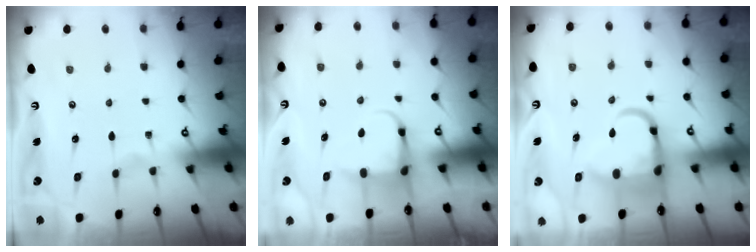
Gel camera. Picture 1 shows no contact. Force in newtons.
{"total": 4.4, "press": 4.4, "slide": 0.2}
{"total": 10.4, "press": 10.1, "slide": 2.7}